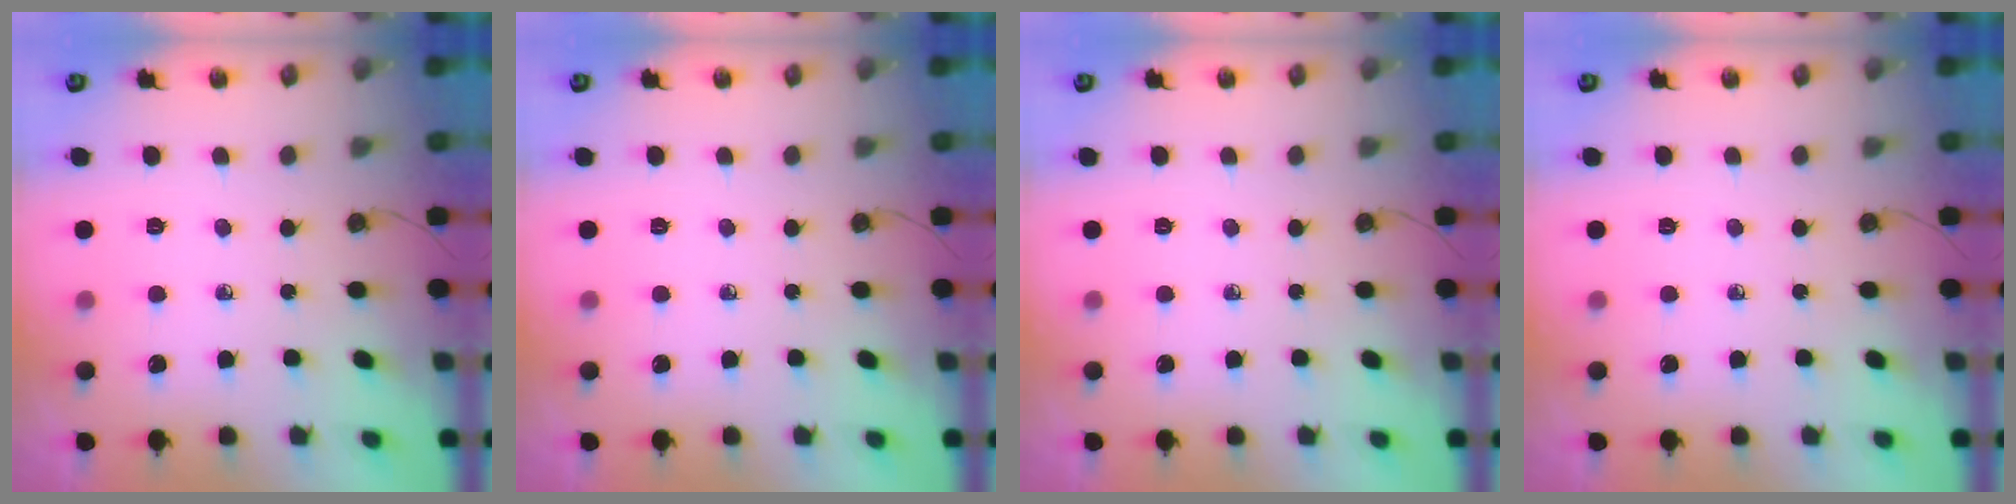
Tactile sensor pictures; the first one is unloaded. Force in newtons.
{"total": 0.0}
{"total": 0.0}
{"total": 0.0}